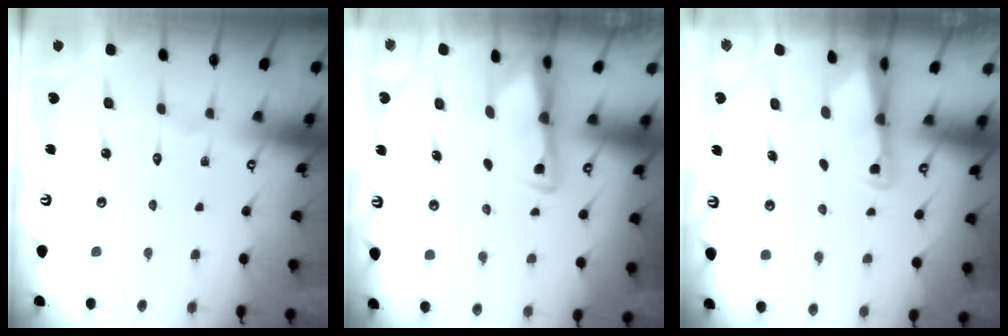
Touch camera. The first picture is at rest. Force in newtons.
{"total": 2.9, "press": 2.8, "slide": 0.4}
{"total": 2.6, "press": 2.6, "slide": 0.5}